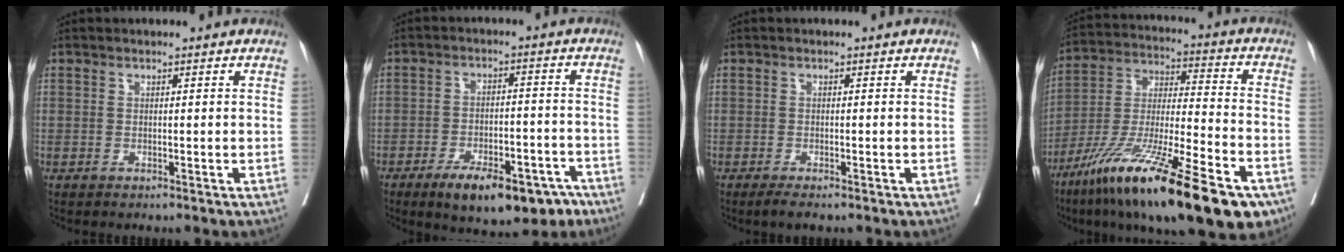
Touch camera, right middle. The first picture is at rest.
{"total": 13.3, "force": [-8.8, 5.2, 8.4], "torque": [-0.103, 0.010, -0.125]}
{"total": 1.8, "force": [-1.4, 0.3, 1.2], "torque": [-0.020, -0.006, -0.023]}
{"total": 26.0, "force": [-15.8, 4.0, 20.2], "torque": [-0.312, -0.043, -0.271]}